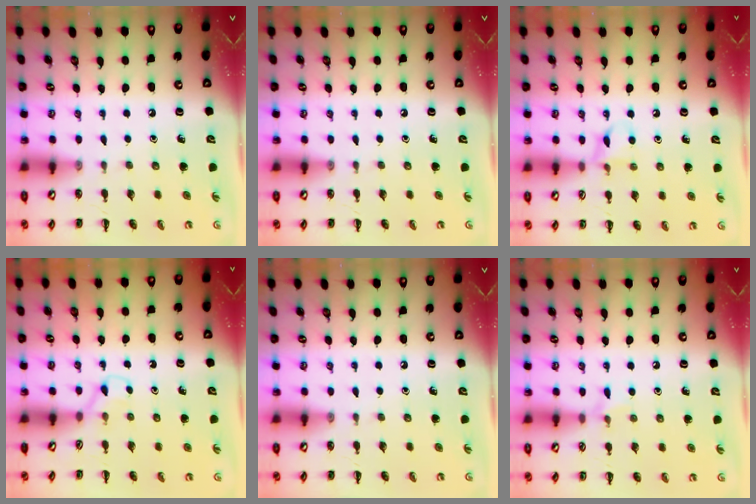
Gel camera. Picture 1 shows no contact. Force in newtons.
{"total": 0.0}
{"total": 7.2, "press": 7.0, "slide": 1.8}
{"total": 2.9, "press": 2.7, "slide": 1.0}
{"total": 0.0}
{"total": 4.9, "press": 4.6, "slide": 1.7}